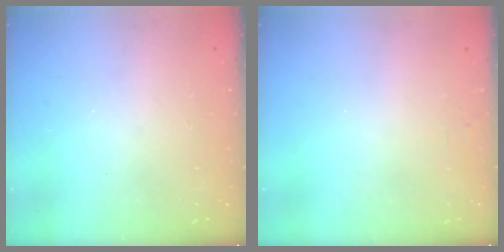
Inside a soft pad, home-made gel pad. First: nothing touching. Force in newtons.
{"total": 2.5, "press": 2.5, "slide": 0.2}